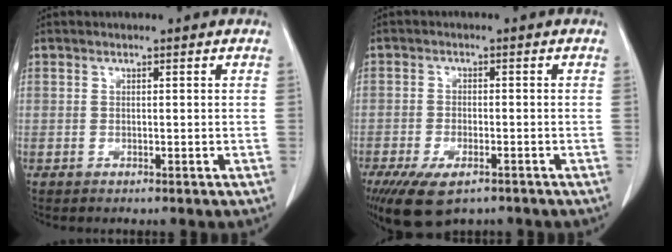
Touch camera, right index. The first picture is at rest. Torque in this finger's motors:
{"motor_torque": [1.23, -0.91, 0.51, 0.14]}